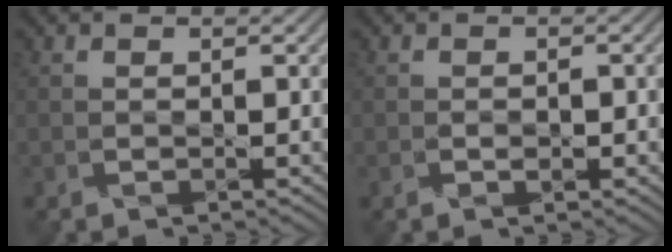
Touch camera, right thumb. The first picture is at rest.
{"total": 0.8, "force": [-0.4, 0.4, 0.6], "torque": [-0.009, -0.002, -0.007]}